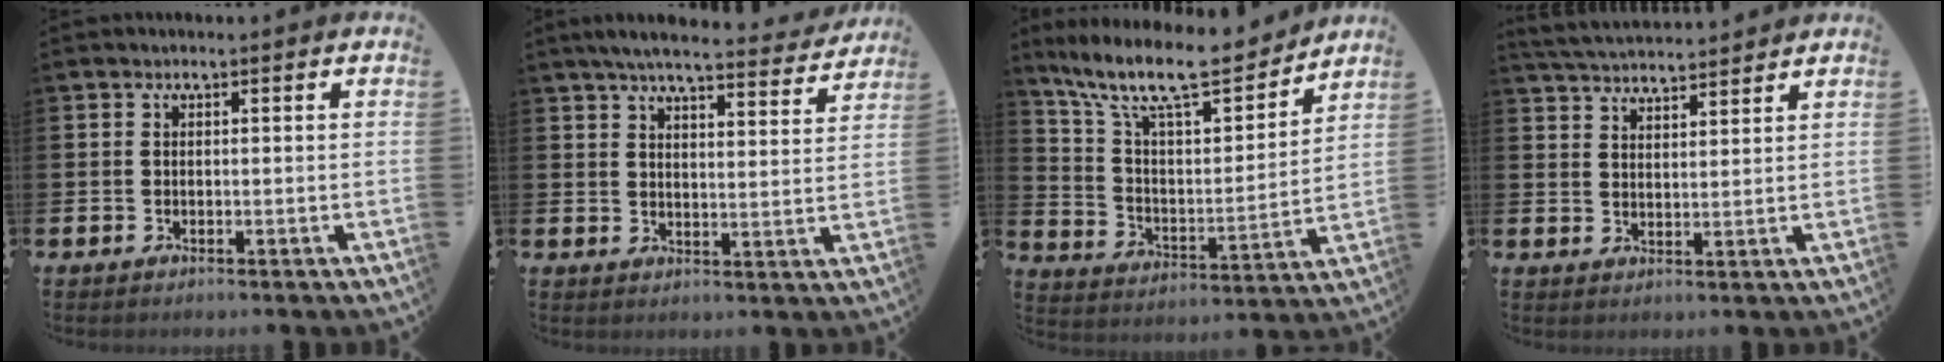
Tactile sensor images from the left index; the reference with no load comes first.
{"total": 6.1, "force": [5.7, 0.5, 2.1], "torque": [-0.048, -0.034, 0.097]}
{"total": 12.2, "force": [10.5, 2.8, 5.5], "torque": [-0.136, -0.068, 0.180]}
{"total": 4.3, "force": [4.3, 0.3, 0.2], "torque": [-0.023, -0.023, 0.078]}